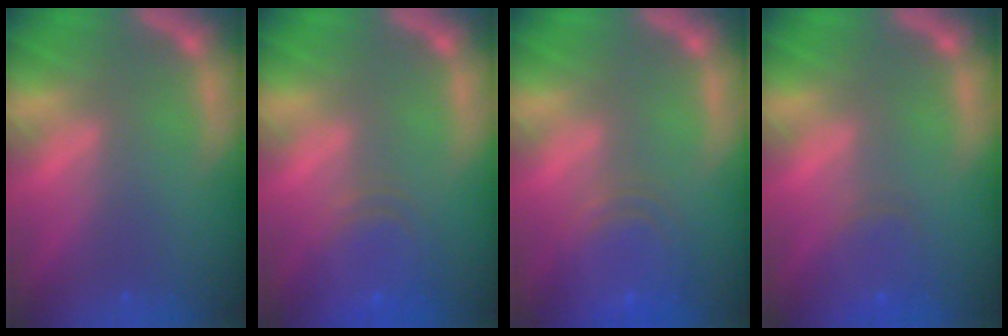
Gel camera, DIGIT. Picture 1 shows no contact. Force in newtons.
{"total": 5.5}
{"total": 6.5}
{"total": 3.0}